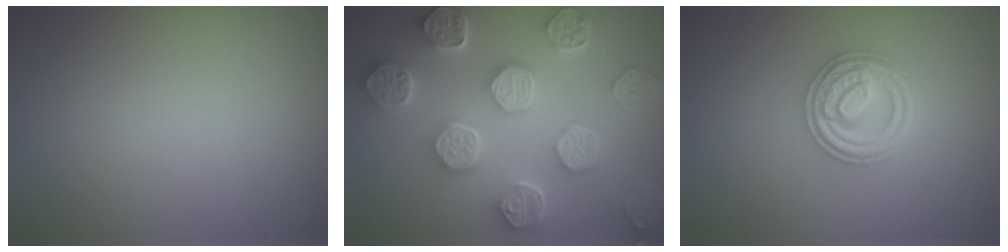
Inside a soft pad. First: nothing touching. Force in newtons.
{"total": 8.3, "press": 6.5, "slide": 5.2}
{"total": 3.7, "press": 3.6, "slide": 0.6}